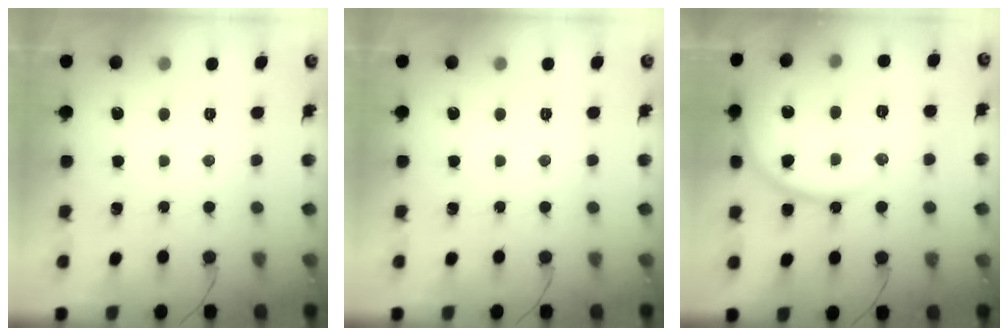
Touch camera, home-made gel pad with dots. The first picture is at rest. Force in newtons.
{"total": 0.0}
{"total": 14.2, "press": 14.1, "slide": 0.6}